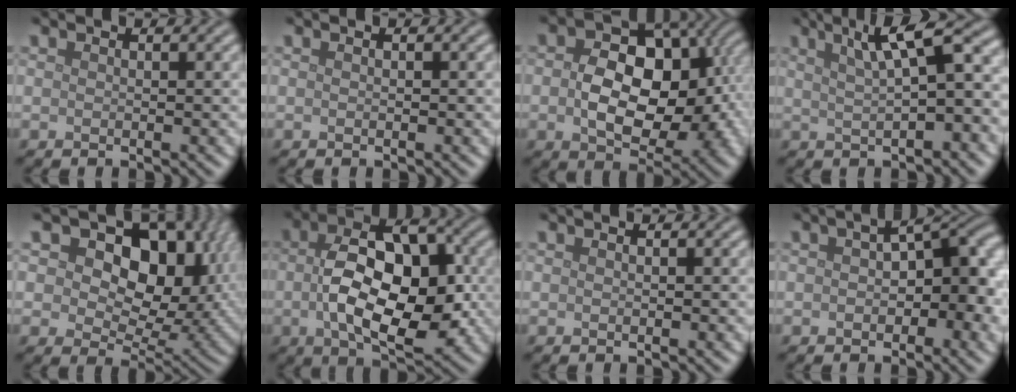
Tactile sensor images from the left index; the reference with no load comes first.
{"total": 0.0}
{"total": 11.0, "force": [-0.1, 7.2, 8.3], "torque": [-0.132, -0.003, 0.005]}
{"total": 8.2, "force": [2.9, 2.5, 7.3], "torque": [-0.100, 0.025, 0.045]}
{"total": 14.5, "force": [5.0, 8.9, 10.3], "torque": [-0.121, 0.011, 0.072]}
{"total": 10.9, "force": [-0.6, 6.1, 9.0], "torque": [-0.146, -0.005, -0.005]}
{"total": 0.0}
{"total": 8.1, "force": [0.5, 4.2, 6.9], "torque": [-0.079, 0.016, -0.001]}